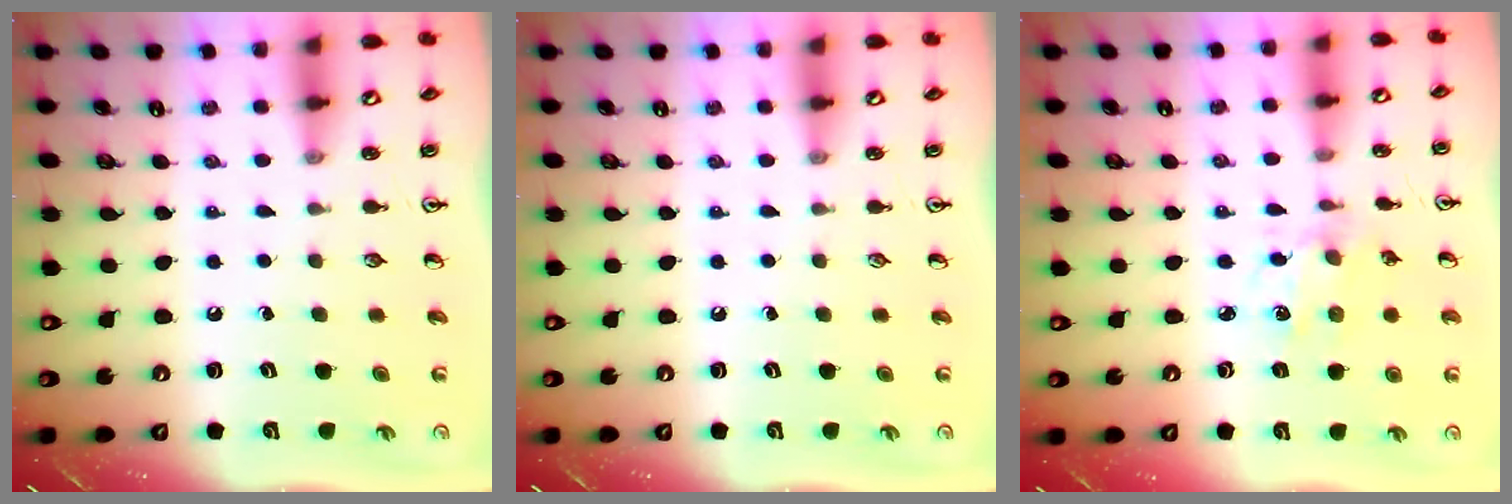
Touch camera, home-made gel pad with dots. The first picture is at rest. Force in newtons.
{"total": 0.0}
{"total": 2.1, "press": 2.0, "slide": 0.6}